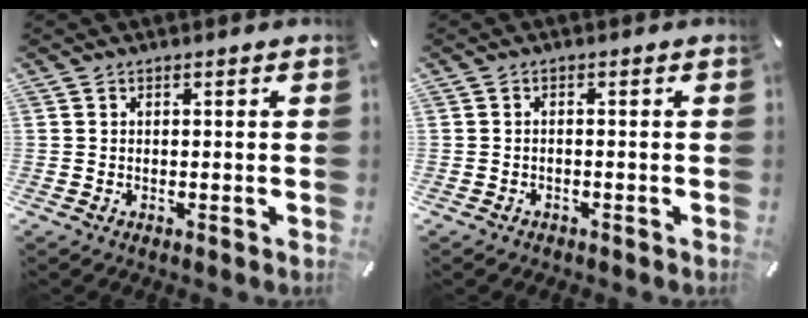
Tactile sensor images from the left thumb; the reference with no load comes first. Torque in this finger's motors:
{"motor_torque": [0.13, 0.01, -0.11, 0.07, -0.01]}